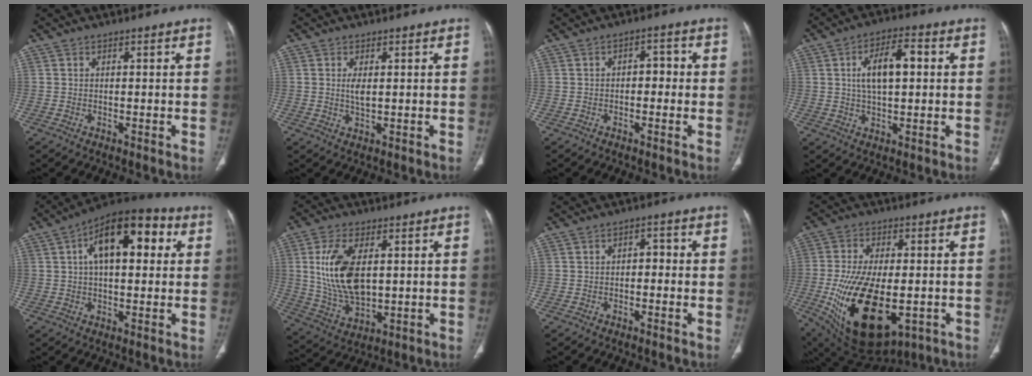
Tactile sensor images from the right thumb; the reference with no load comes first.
{"total": 2.6, "force": [0.4, 1.0, 2.4], "torque": [-0.047, -0.005, 0.011]}
{"total": 3.3, "force": [-0.4, 2.1, 2.5], "torque": [-0.012, 0.015, -0.014]}
{"total": 9.5, "force": [1.6, 4.4, 8.3], "torque": [-0.136, 0.014, 0.024]}
{"total": 16.0, "force": [4.3, 8.0, 13.2], "torque": [-0.173, 0.025, 0.058]}
{"total": 14.5, "force": [2.3, 7.8, 12.0], "torque": [-0.235, -0.012, 0.056]}
{"total": 2.4, "force": [-0.4, 1.5, 1.7], "torque": [-0.009, 0.013, -0.013]}
{"total": 21.7, "force": [-5.0, 11.3, 17.9], "torque": [-0.330, -0.013, -0.055]}